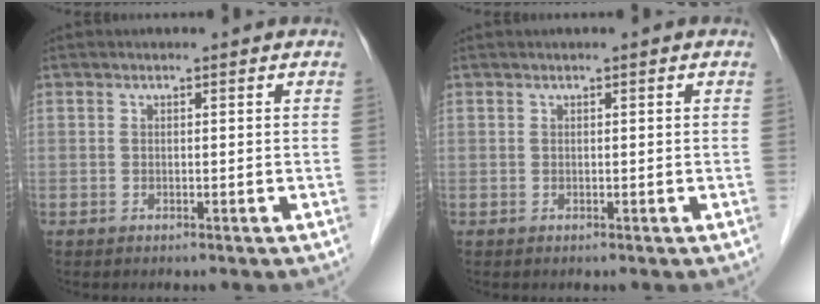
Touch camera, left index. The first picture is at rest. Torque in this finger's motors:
{"motor_torque": [-0.23, -0.31, -0.11, 0.00]}